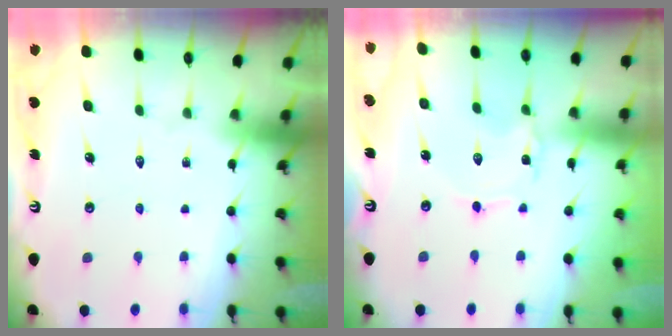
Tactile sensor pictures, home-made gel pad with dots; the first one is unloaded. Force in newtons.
{"total": 1.2, "press": 1.2, "slide": 0.1}